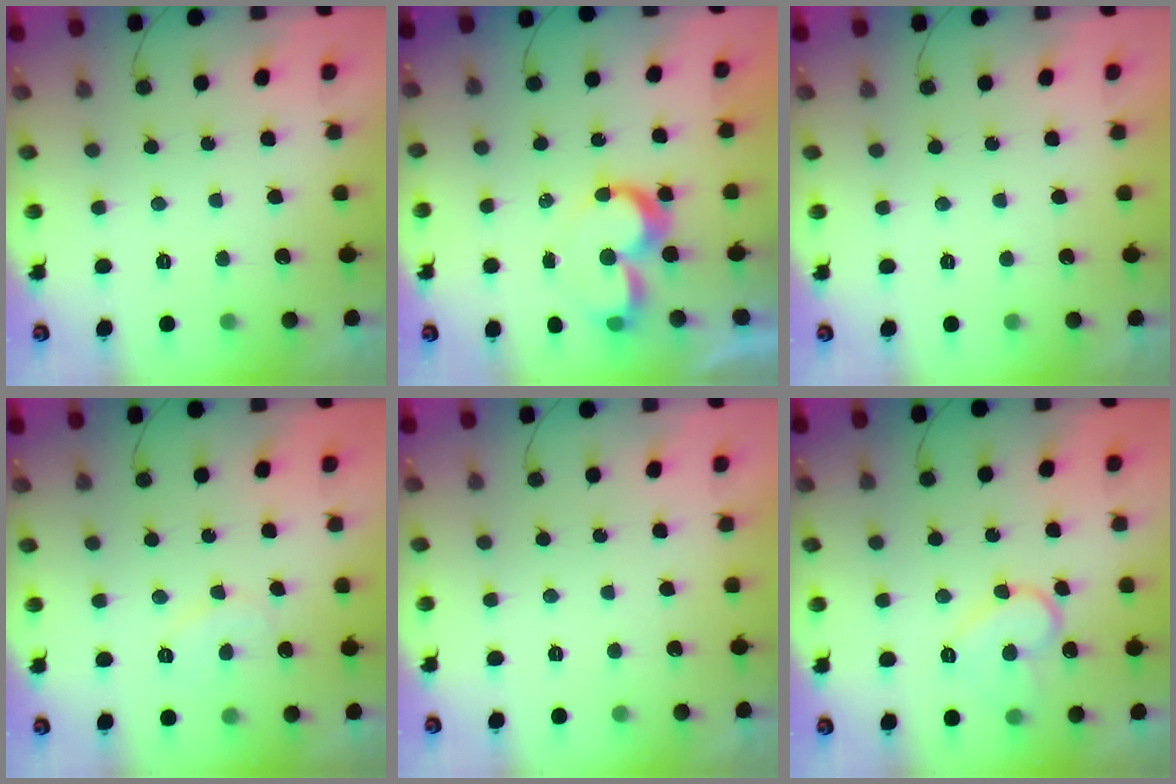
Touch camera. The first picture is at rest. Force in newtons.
{"total": 8.4, "press": 8.3, "slide": 0.6}
{"total": 1.7, "press": 1.7, "slide": 0.0}
{"total": 6.8, "press": 6.8, "slide": 0.6}
{"total": 1.7, "press": 1.6, "slide": 0.0}
{"total": 12.0, "press": 11.9, "slide": 1.0}